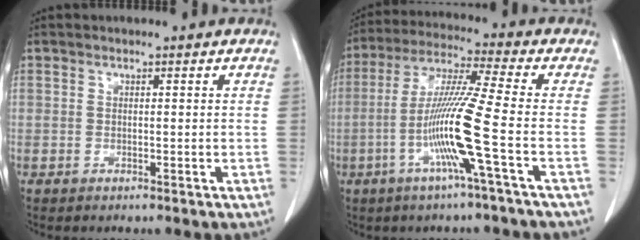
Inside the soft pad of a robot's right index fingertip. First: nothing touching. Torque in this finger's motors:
{"motor_torque": [1.94, -0.20, 1.02, 0.21]}